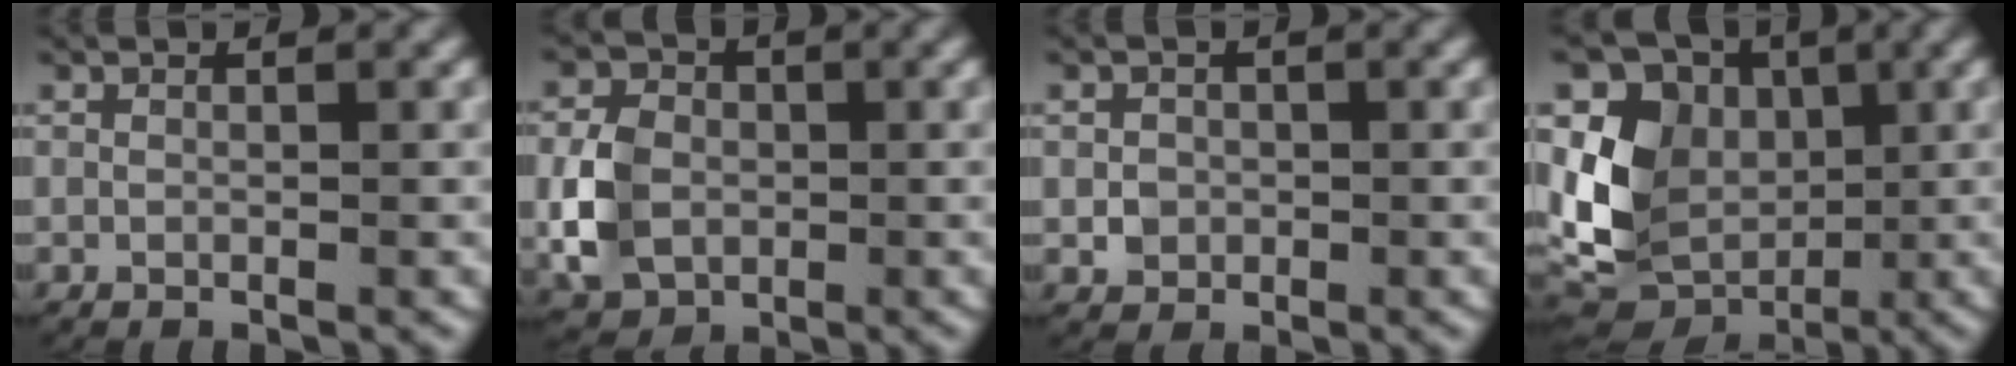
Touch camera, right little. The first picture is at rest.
{"total": 5.2, "force": [-0.6, 4.2, 3.0], "torque": [-0.066, -0.003, -0.013]}
{"total": 1.3, "force": [-0.1, 1.3, 0.3], "torque": [-0.007, 0.002, -0.003]}
{"total": 9.2, "force": [-0.6, 7.5, 5.3], "torque": [-0.106, -0.024, -0.005]}